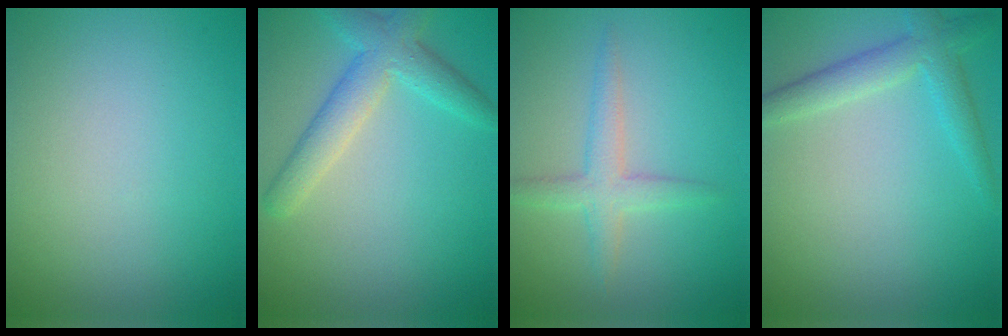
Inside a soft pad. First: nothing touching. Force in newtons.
{"total": 4.0, "press": 4.0, "slide": 0.3}
{"total": 2.4, "press": 2.4, "slide": 0.1}
{"total": 3.0, "press": 3.0, "slide": 0.0}